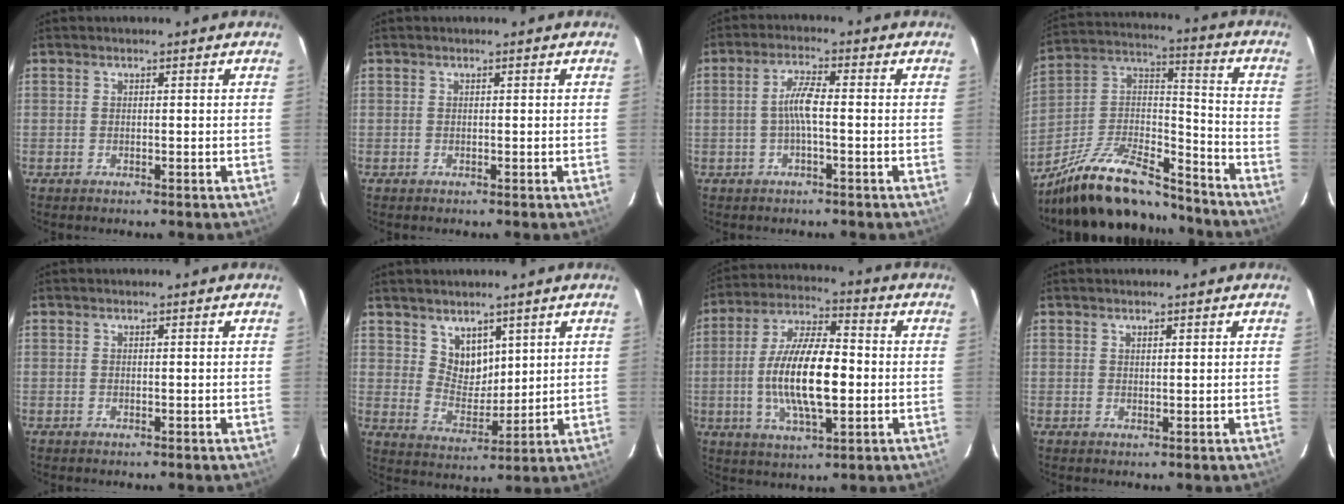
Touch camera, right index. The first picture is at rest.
{"total": 0.0}
{"total": 4.3, "force": [-0.7, 0.5, 4.2], "torque": [-0.085, 0.007, -0.014]}
{"total": 22.3, "force": [-17.6, 7.1, 11.8], "torque": [-0.226, 0.013, -0.287]}
{"total": 0.0}
{"total": 6.4, "force": [4.1, 4.4, 2.2], "torque": [-0.028, 0.002, 0.084]}
{"total": 15.6, "force": [-1.7, 5.3, 14.6], "torque": [-0.281, -0.001, -0.031]}
{"total": 0.9, "force": [0.8, 0.2, 0.4], "torque": [-0.006, 0.002, 0.014]}